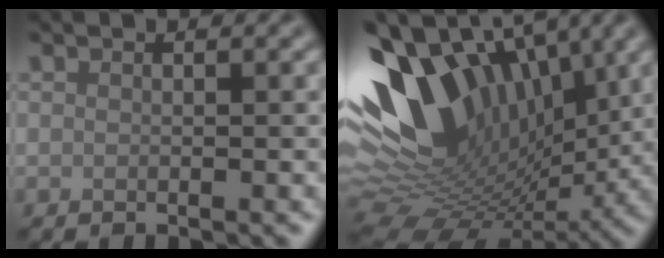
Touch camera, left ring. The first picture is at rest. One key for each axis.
{"total": 15.2, "fx": 3.9, "fy": 9.1, "fz": 11.5, "tx": -0.237, "ty": 0.018, "tz": 0.066}